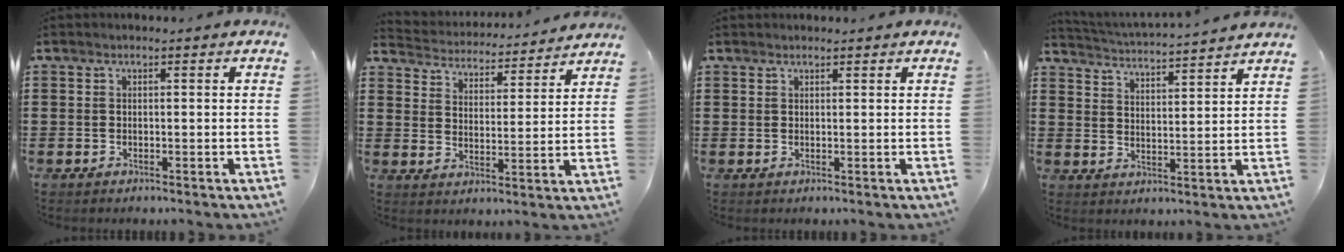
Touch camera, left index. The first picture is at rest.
{"total": 4.2, "force": [4.2, 0.0, -0.2], "torque": [-0.022, -0.035, 0.067]}
{"total": 0.8, "force": [0.8, 0.0, 0.1], "torque": [-0.004, 0.000, 0.016]}
{"total": 3.6, "force": [3.5, -0.7, 0.1], "torque": [-0.022, -0.029, 0.056]}